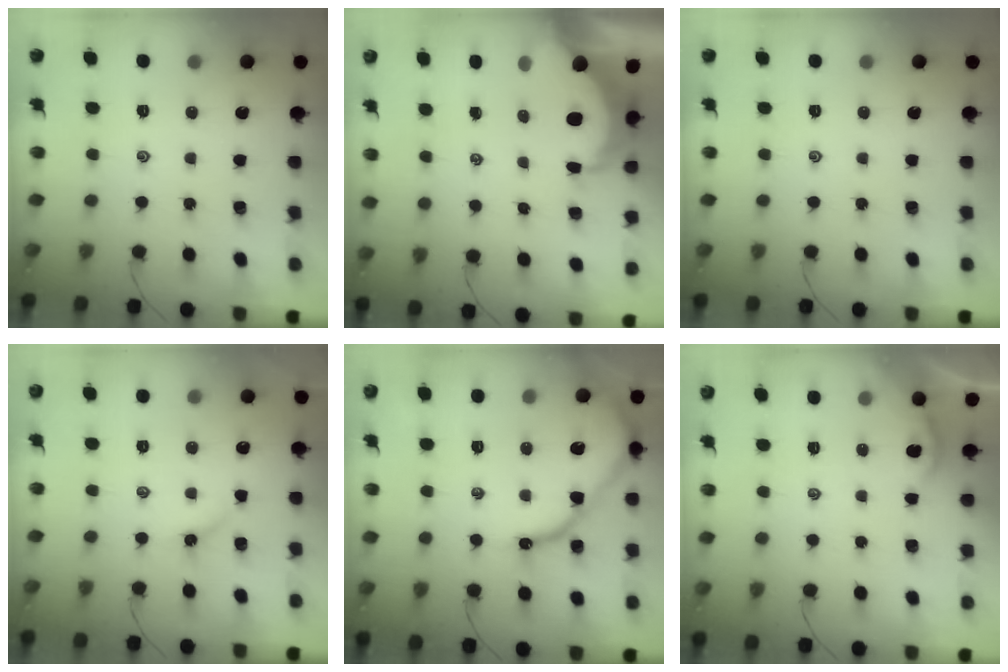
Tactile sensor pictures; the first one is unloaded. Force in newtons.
{"total": 8.8, "press": 8.7, "slide": 1.0}
{"total": 0.0}
{"total": 2.5, "press": 2.4, "slide": 0.6}
{"total": 10.9, "press": 10.9, "slide": 0.9}
{"total": 2.0, "press": 1.9, "slide": 0.4}